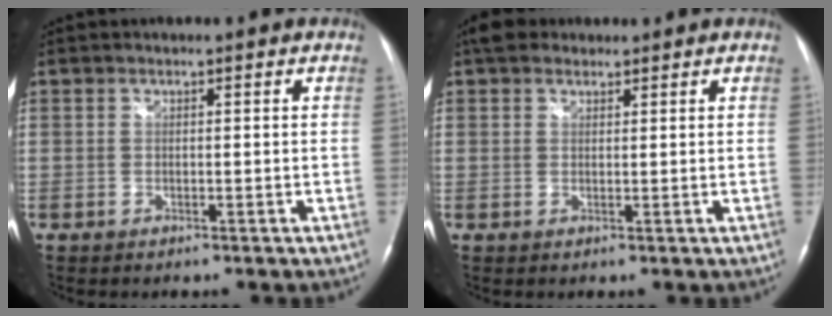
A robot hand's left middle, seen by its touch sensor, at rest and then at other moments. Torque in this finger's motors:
{"motor_torque": [0.39, -0.30, -0.08, 0.00]}